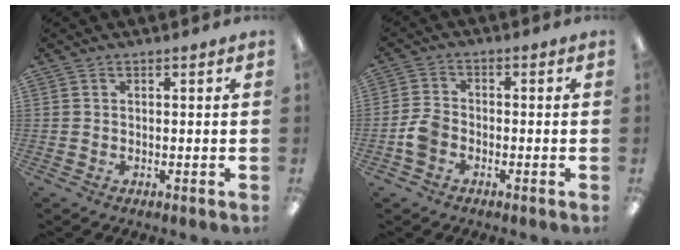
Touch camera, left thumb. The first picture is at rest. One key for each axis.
{"total": 4.9, "fx": -2.0, "fy": 3.4, "fz": 2.9, "tx": -0.052, "ty": 0.013, "tz": -0.035}